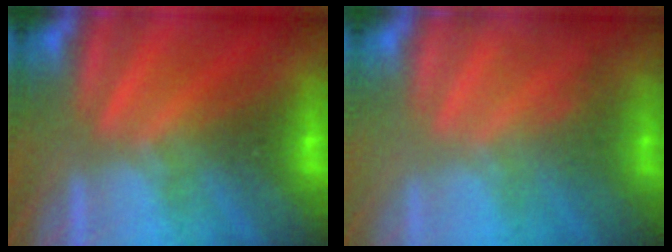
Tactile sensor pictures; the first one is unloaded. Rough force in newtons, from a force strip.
{"total": 2.8}